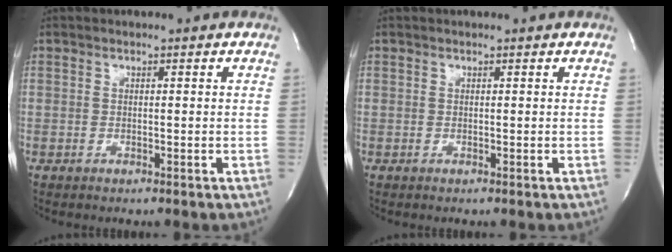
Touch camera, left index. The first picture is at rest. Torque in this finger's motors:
{"motor_torque": [-0.05, 0.05, -0.10, -0.03]}